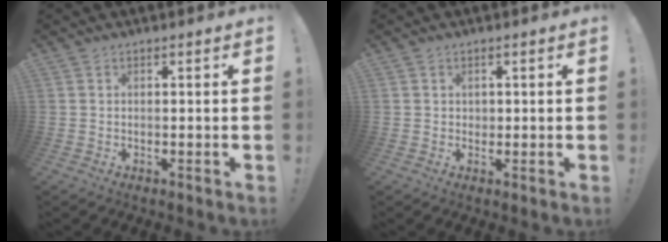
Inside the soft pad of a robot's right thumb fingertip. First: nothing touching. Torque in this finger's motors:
{"motor_torque": [-0.10, -0.06, 0.08, -0.05, 0.00]}